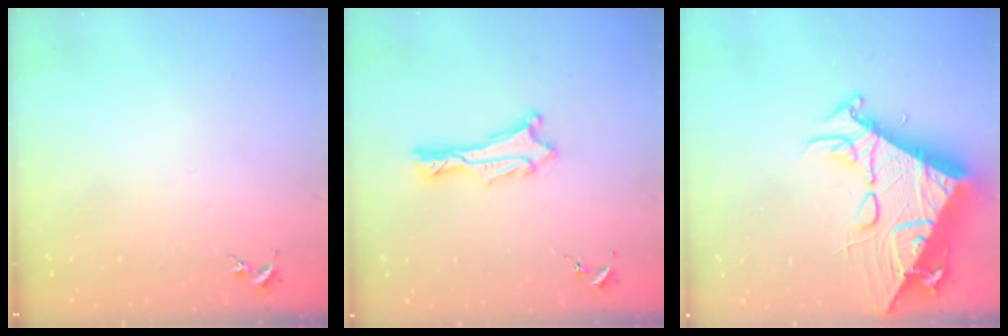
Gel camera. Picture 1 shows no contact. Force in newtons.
{"total": 1.3, "press": 1.3, "slide": 0.1}
{"total": 15.2, "press": 15.0, "slide": 1.9}